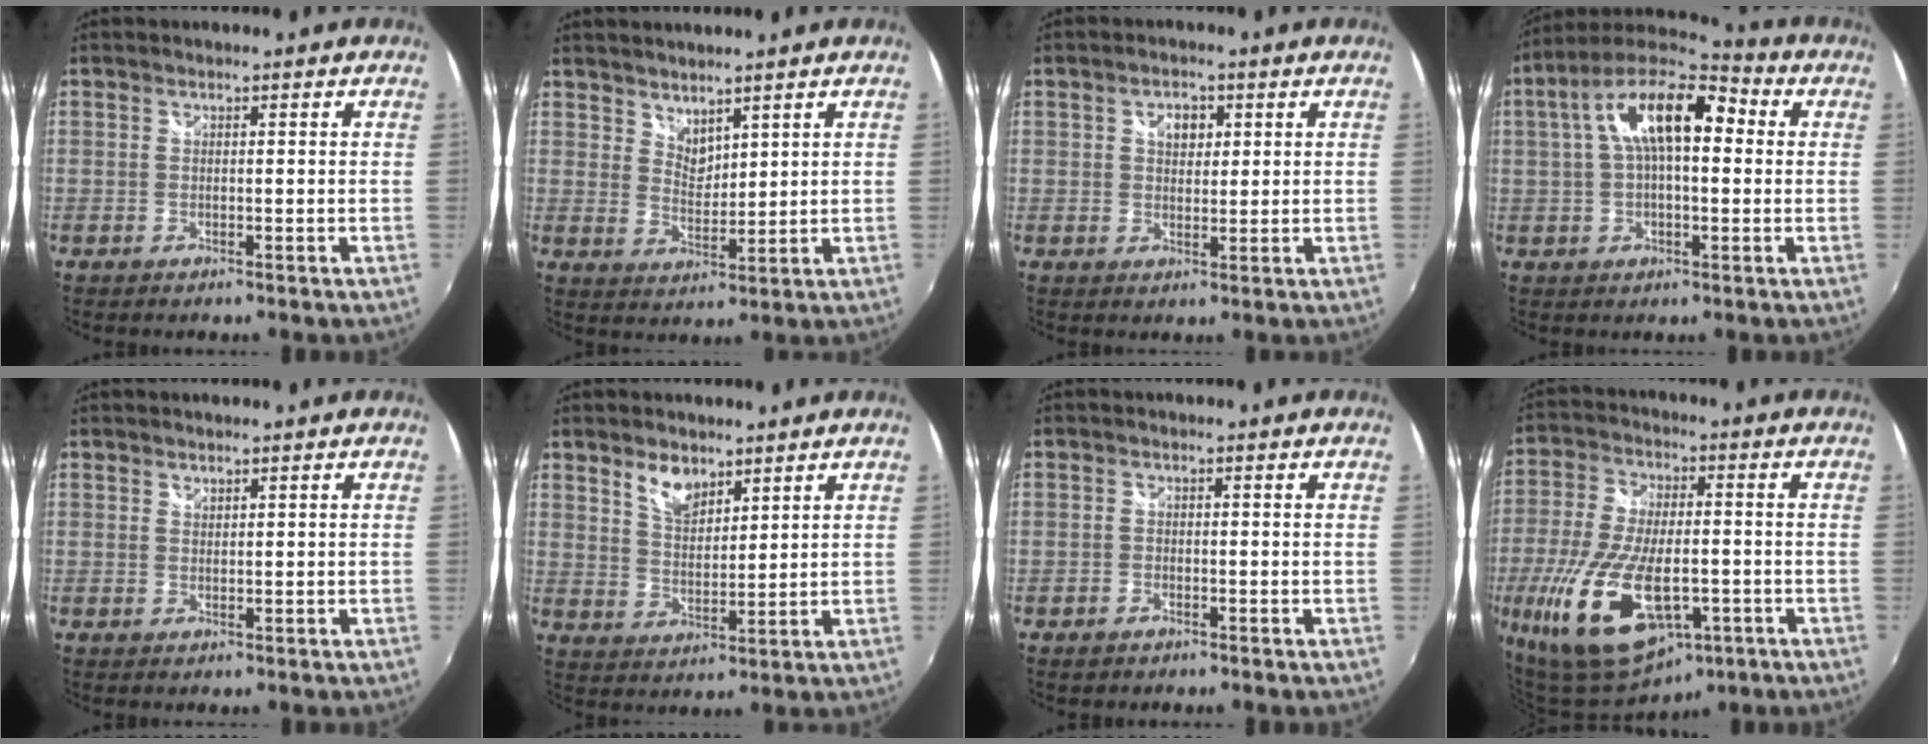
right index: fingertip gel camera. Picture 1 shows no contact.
{"total": 4.1, "force": [3.6, 1.7, 1.1], "torque": [-0.011, -0.004, 0.067]}
{"total": 3.8, "force": [1.3, 2.7, 2.3], "torque": [-0.030, 0.007, 0.021]}
{"total": 15.5, "force": [3.1, 6.7, 13.6], "torque": [-0.241, 0.033, 0.037]}
{"total": 0.7, "force": [0.6, 0.3, 0.0], "torque": [0.001, 0.001, 0.012]}
{"total": 6.4, "force": [4.4, 3.2, 3.3], "torque": [-0.053, 0.003, 0.083]}
{"total": 1.4, "force": [-1.0, 0.8, 0.4], "torque": [-0.012, -0.003, -0.019]}
{"total": 22.4, "force": [-8.5, 10.5, 17.9], "torque": [-0.389, -0.052, -0.138]}